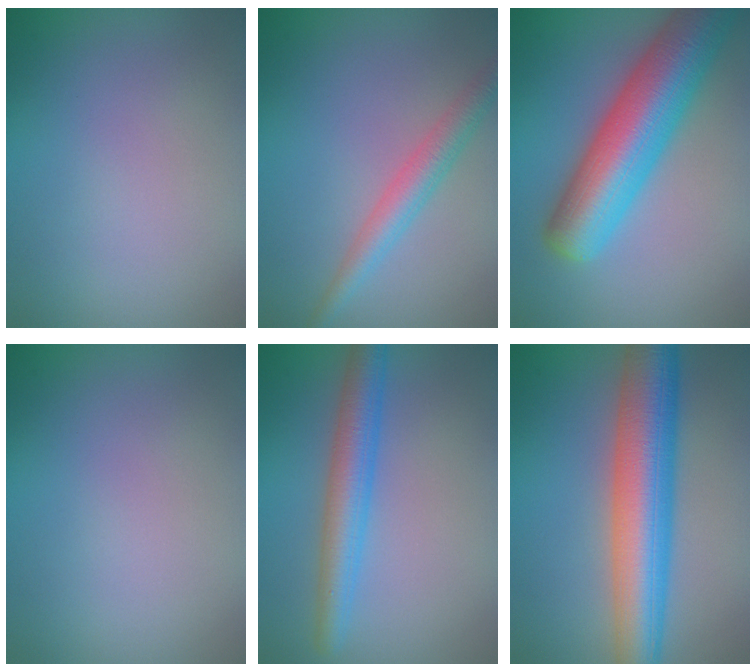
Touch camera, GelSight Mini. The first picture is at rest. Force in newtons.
{"total": 3.2, "press": 3.2, "slide": 0.0}
{"total": 10.4, "press": 10.4, "slide": 0.4}
{"total": 0.0}
{"total": 4.4, "press": 4.3, "slide": 0.2}
{"total": 9.2, "press": 9.2, "slide": 0.3}